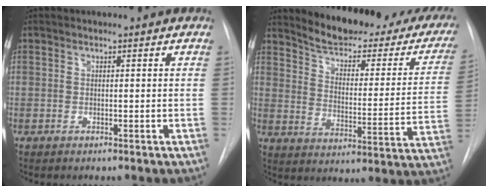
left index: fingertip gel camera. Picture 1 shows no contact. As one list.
[{"total": 23.7, "force": [20.4, 6.3, 10.2], "torque": [-0.123, -0.044, 0.247]}]